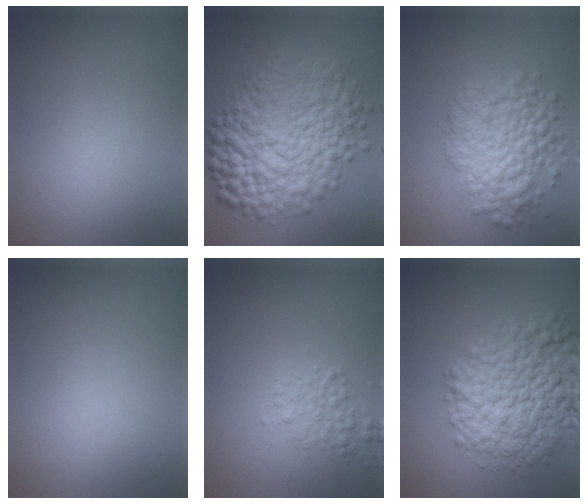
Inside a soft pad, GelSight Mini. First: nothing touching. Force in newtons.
{"total": 13.8, "press": 13.8, "slide": 0.0}
{"total": 7.1, "press": 7.1, "slide": 0.3}
{"total": 0.0}
{"total": 2.0, "press": 2.0, "slide": 0.1}
{"total": 11.9, "press": 11.9, "slide": 0.5}